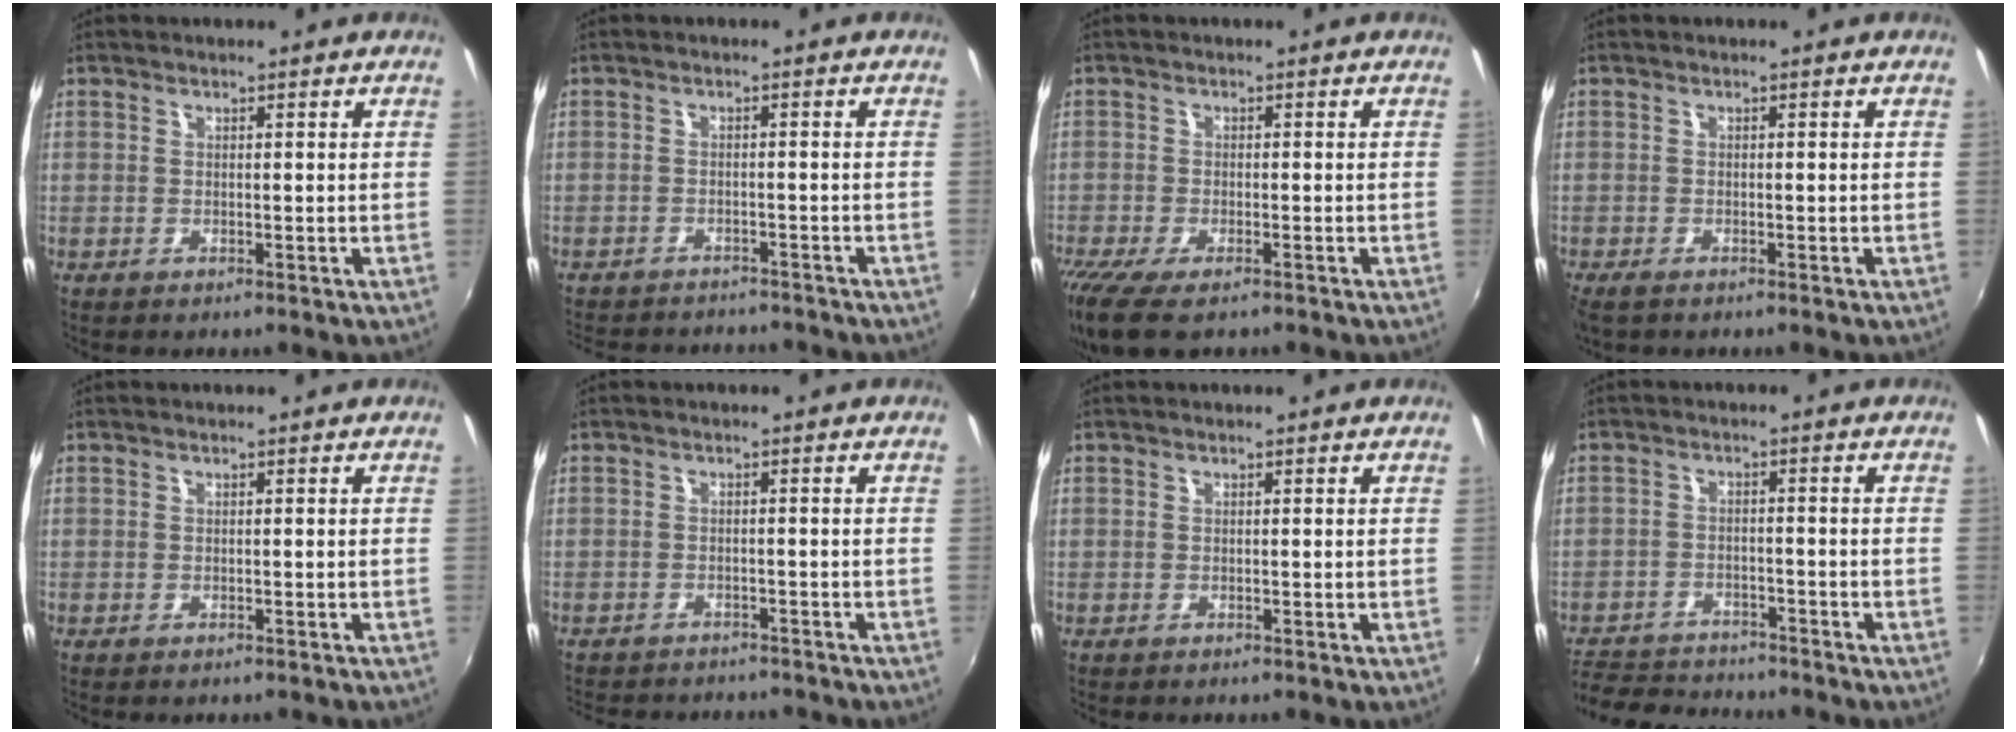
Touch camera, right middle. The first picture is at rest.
{"total": 10.3, "force": [-9.3, 3.1, 3.2], "torque": [-0.079, -0.014, -0.133]}
{"total": 8.8, "force": [-6.3, 2.7, 5.6], "torque": [-0.132, -0.041, -0.115]}
{"total": 2.4, "force": [-1.8, 0.8, 1.3], "torque": [-0.027, -0.013, -0.033]}
{"total": 0.7, "force": [-0.6, 0.2, 0.3], "torque": [-0.006, -0.001, -0.008]}
{"total": 8.8, "force": [-8.0, 2.6, 2.7], "torque": [-0.068, -0.017, -0.115]}
{"total": 0.0}
{"total": 12.0, "force": [-10.5, 4.5, 3.6], "torque": [-0.106, 0.001, -0.168]}